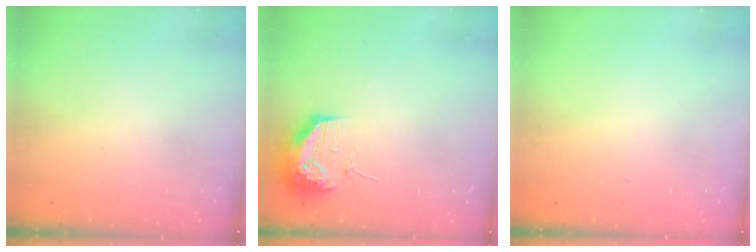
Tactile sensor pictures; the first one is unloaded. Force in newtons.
{"total": 13.8, "press": 11.9, "slide": 6.9}
{"total": 0.0}